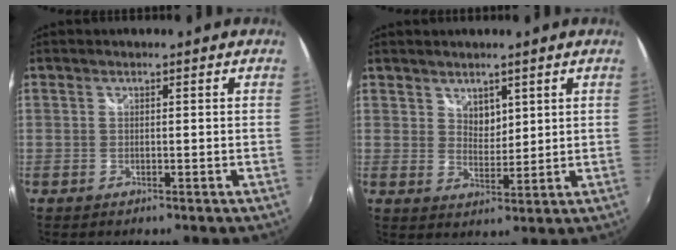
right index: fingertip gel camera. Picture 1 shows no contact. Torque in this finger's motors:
{"motor_torque": [0.08, 0.16, 0.04, 0.00]}